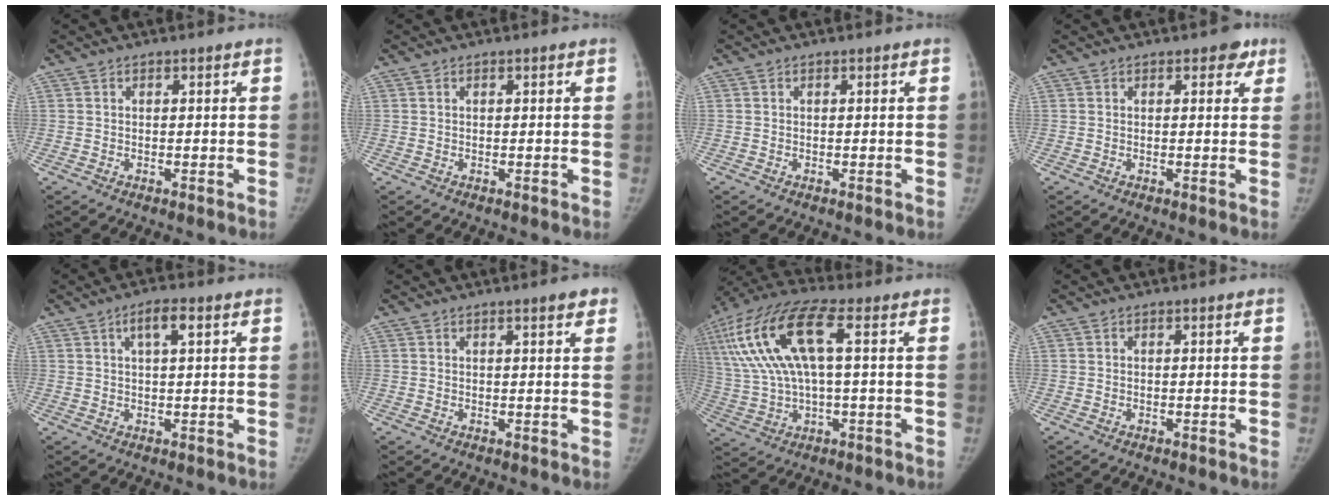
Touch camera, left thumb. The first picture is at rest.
{"total": 0.0}
{"total": 0.0}
{"total": 2.6, "force": [1.3, 1.6, 1.5], "torque": [0.004, -0.001, 0.010]}
{"total": 4.3, "force": [1.8, 1.3, 3.7], "torque": [-0.062, 0.005, 0.030]}
{"total": 2.7, "force": [1.7, 0.5, 2.1], "torque": [-0.022, -0.005, 0.019]}
{"total": 18.7, "force": [4.3, 6.5, 17.0], "torque": [-0.385, 0.032, 0.082]}
{"total": 0.0}